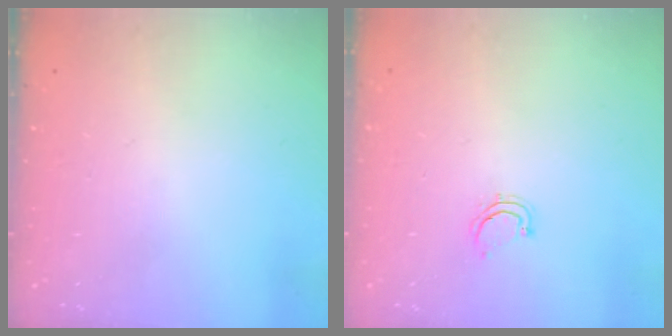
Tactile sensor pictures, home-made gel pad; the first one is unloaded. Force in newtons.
{"total": 3.7, "press": 3.5, "slide": 1.2}